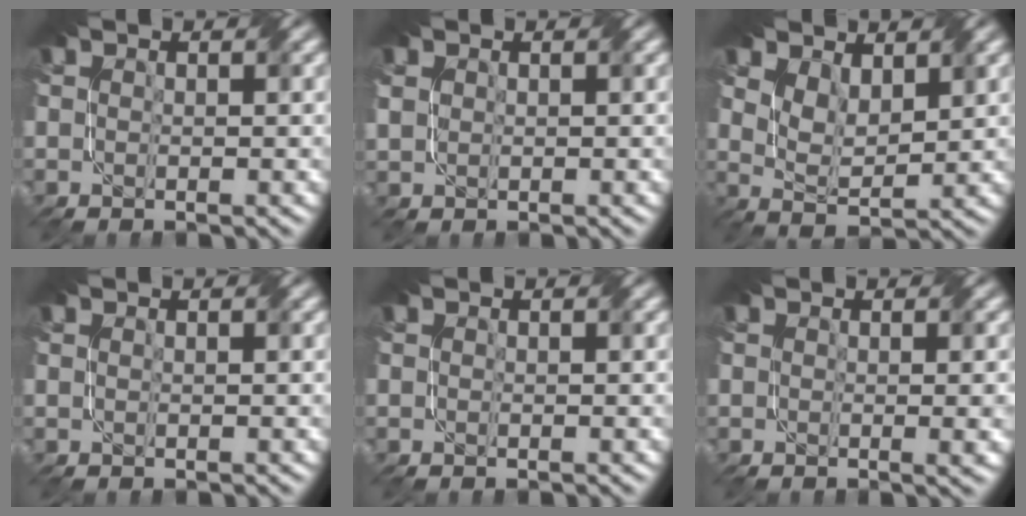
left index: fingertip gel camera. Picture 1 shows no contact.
{"total": 1.0, "force": [0.7, 0.8, -0.2], "torque": [-0.005, 0.002, 0.017]}
{"total": 3.3, "force": [2.0, 1.9, 1.8], "torque": [-0.047, -0.005, 0.037]}
{"total": 0.0}
{"total": 0.0}
{"total": 2.7, "force": [0.0, 1.1, 2.5], "torque": [-0.019, 0.001, 0.001]}